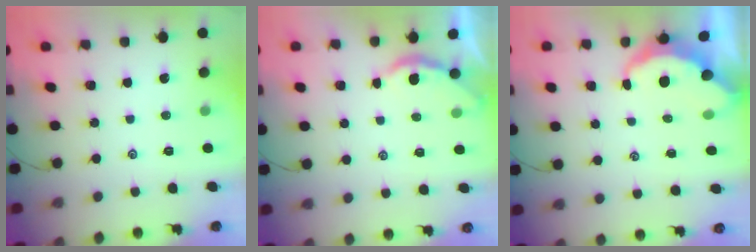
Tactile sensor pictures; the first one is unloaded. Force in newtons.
{"total": 2.3, "press": 2.2, "slide": 0.3}
{"total": 5.8, "press": 5.8, "slide": 0.4}